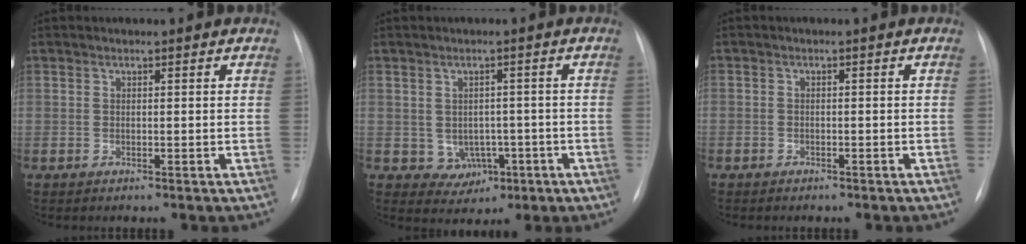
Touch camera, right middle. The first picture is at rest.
{"total": 4.7, "force": [-1.2, 4.1, 2.1], "torque": [-0.024, 0.015, 0.001]}
{"total": 1.9, "force": [-1.3, 1.3, 0.3], "torque": [-0.013, 0.003, -0.016]}